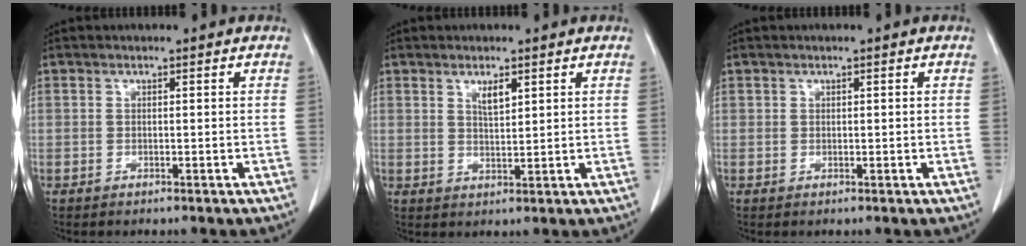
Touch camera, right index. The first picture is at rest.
{"total": 2.5, "force": [1.5, 0.6, 1.9], "torque": [-0.036, -0.003, 0.029]}
{"total": 0.6, "force": [0.3, 0.5, 0.1], "torque": [0.007, 0.000, 0.003]}